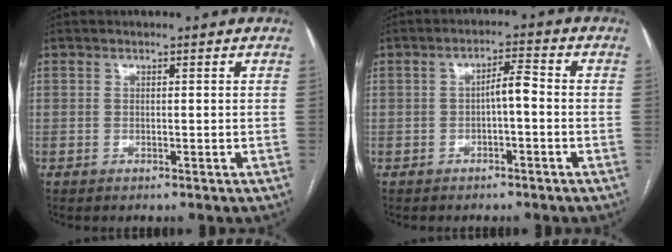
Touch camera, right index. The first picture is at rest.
{"total": 3.3, "force": [-0.7, 0.7, 3.2], "torque": [-0.050, 0.012, -0.010]}